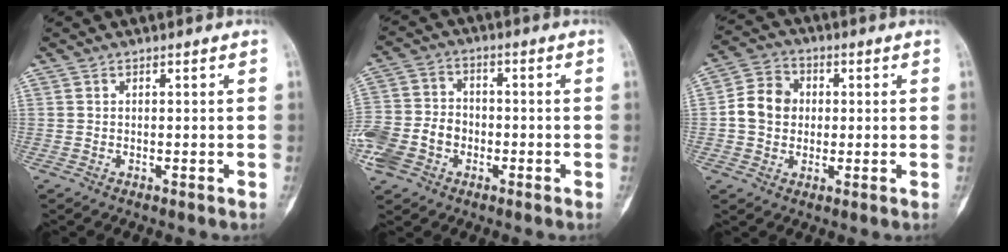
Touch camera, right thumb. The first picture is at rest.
{"total": 12.1, "force": [-3.5, 9.5, 6.5], "torque": [-0.157, 0.015, -0.063]}
{"total": 8.2, "force": [0.1, 7.1, 4.2], "torque": [-0.058, 0.017, -0.008]}